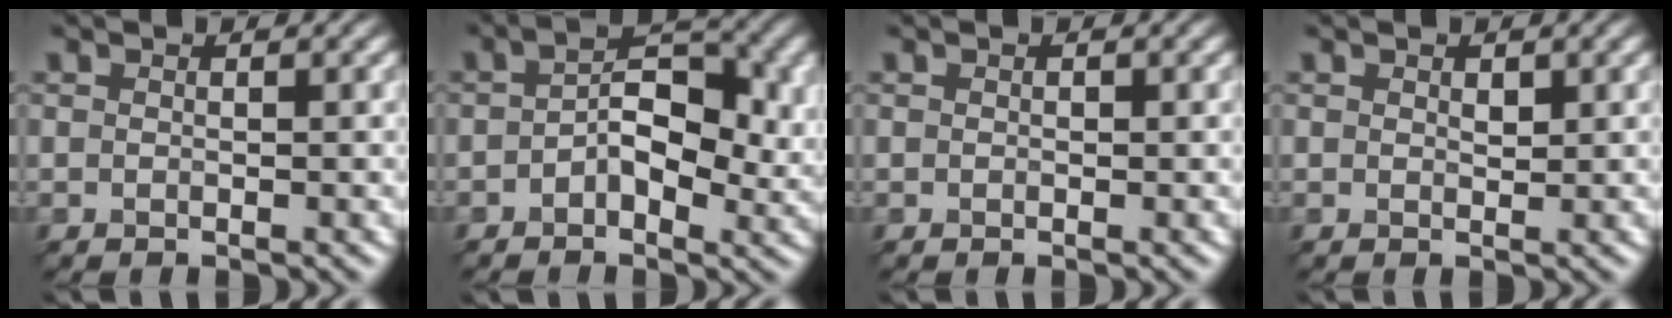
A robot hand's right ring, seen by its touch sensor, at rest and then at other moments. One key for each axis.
{"total": 4.0, "fx": -0.4, "fy": 1.9, "fz": 3.5, "tx": -0.074, "ty": 0.008, "tz": 0.000}
{"total": 0.6, "fx": -0.2, "fy": -0.4, "fz": -0.4, "tx": 0.000, "ty": -0.002, "tz": 0.007}
{"total": 0.7, "fx": 0.3, "fy": -0.4, "fz": -0.4, "tx": -0.012, "ty": 0.001, "tz": 0.015}